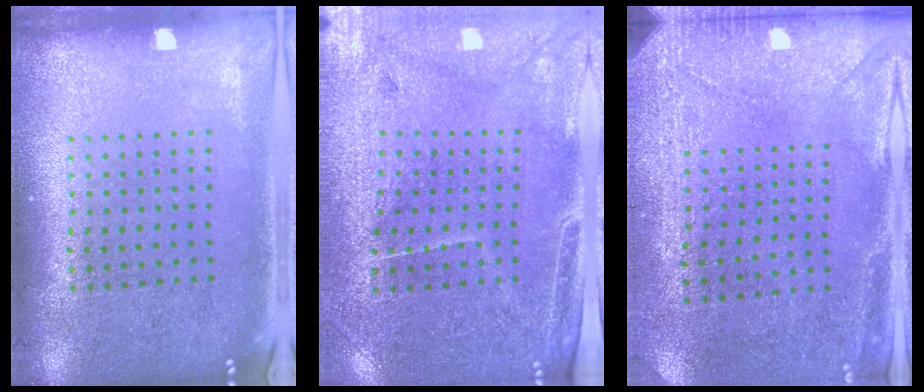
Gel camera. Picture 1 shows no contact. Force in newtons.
{"total": 3.2, "press": 2.9, "slide": 1.3}
{"total": 2.9, "press": 2.3, "slide": 1.8}